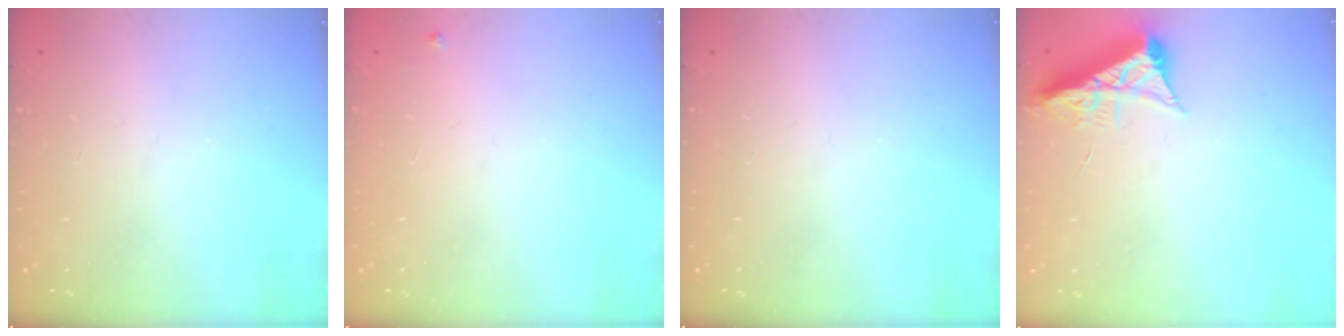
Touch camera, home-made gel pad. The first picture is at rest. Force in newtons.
{"total": 3.2, "press": 3.2, "slide": 0.5}
{"total": 0.0}
{"total": 7.7, "press": 7.6, "slide": 1.0}